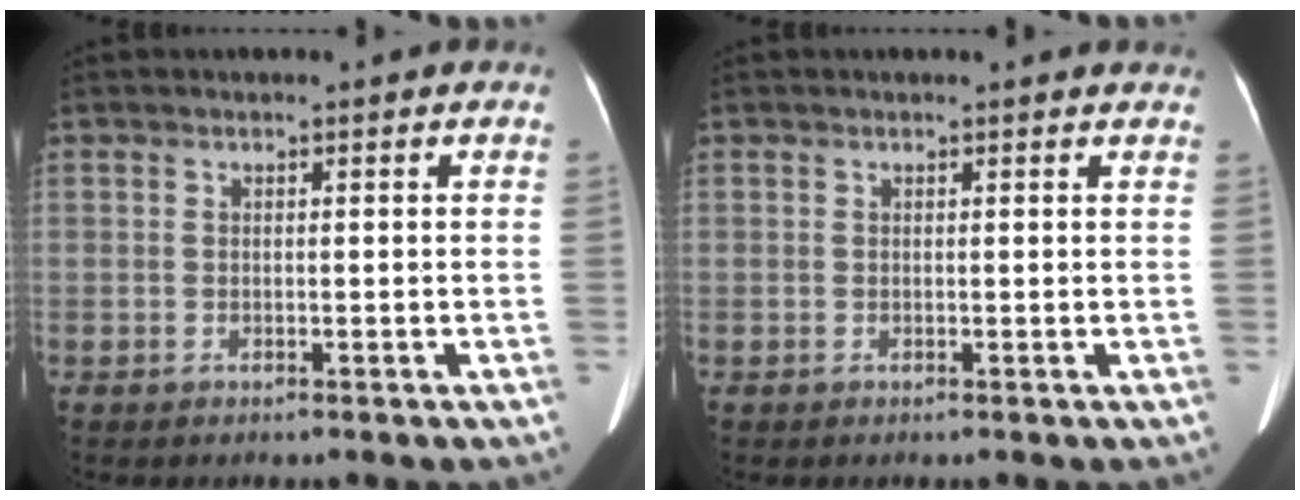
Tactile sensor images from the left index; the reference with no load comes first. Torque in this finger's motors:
{"motor_torque": [0.37, -0.31, 0.05, 0.02]}